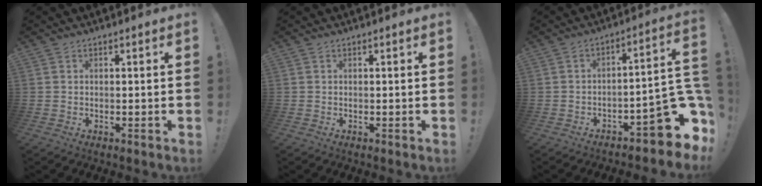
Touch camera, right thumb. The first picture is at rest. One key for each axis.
{"total": 0.0}
{"total": 14.1, "fx": -6.6, "fy": 4.9, "fz": 11.4, "tx": -0.117, "ty": 0.031, "tz": -0.101}